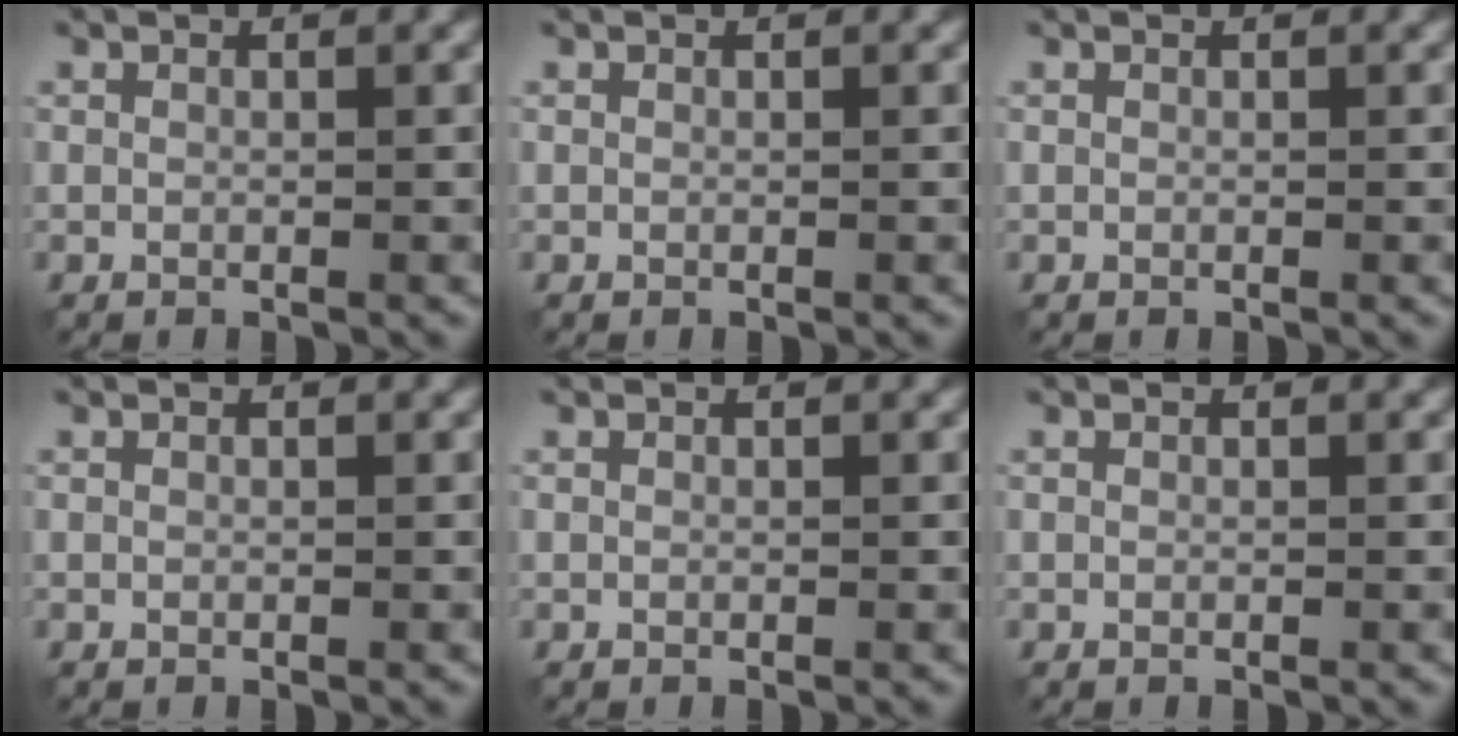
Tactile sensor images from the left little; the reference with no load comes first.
{"total": 0.0}
{"total": 0.0}
{"total": 0.0}
{"total": 0.0}
{"total": 0.0}